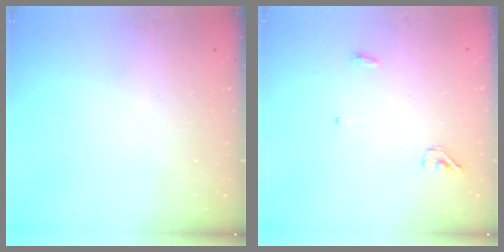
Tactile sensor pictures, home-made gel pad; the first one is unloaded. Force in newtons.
{"total": 3.7, "press": 3.6, "slide": 0.9}